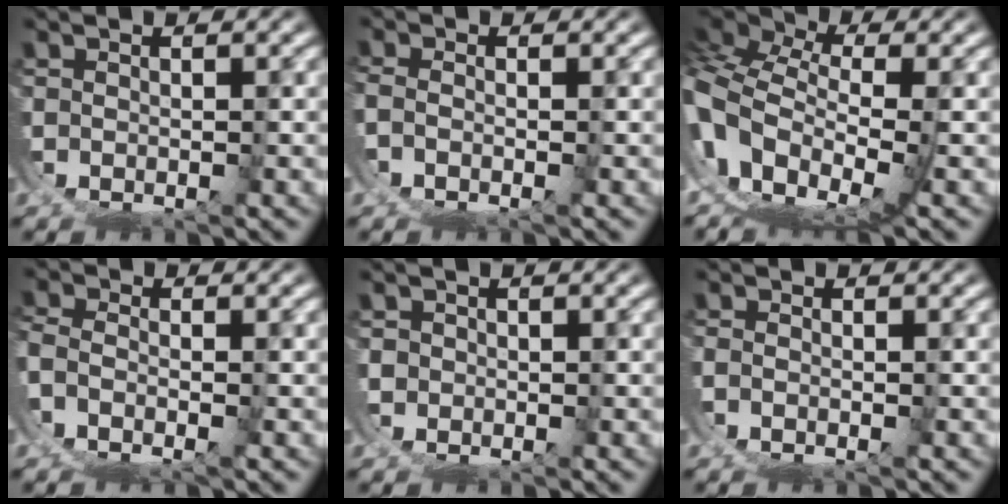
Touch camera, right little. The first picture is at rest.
{"total": 2.1, "force": [-0.9, 1.4, 1.3], "torque": [-0.033, -0.013, -0.011]}
{"total": 7.0, "force": [1.1, 4.5, 5.3], "torque": [-0.131, -0.020, 0.020]}
{"total": 2.8, "force": [-1.5, 1.7, 1.6], "torque": [-0.054, -0.021, -0.016]}
{"total": 1.0, "force": [0.4, 0.5, -0.8], "torque": [-0.002, -0.015, 0.013]}
{"total": 1.4, "force": [-0.9, 0.7, 0.7], "torque": [-0.015, -0.010, -0.012]}